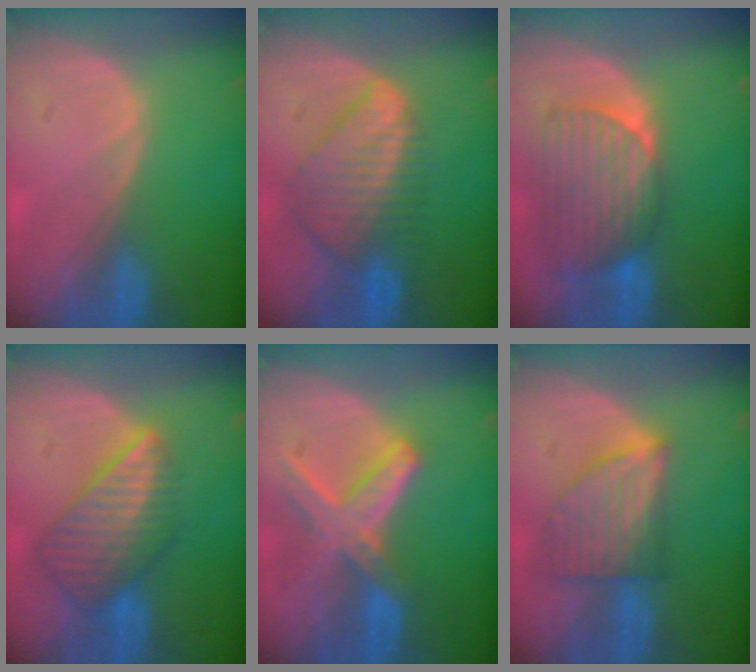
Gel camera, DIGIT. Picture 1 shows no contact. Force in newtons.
{"total": 8.9, "press": 7.7, "slide": 4.6}
{"total": 9.4, "press": 8.3, "slide": 4.2}
{"total": 8.6, "press": 7.5, "slide": 4.1}
{"total": 8.2, "press": 7.1, "slide": 4.0}
{"total": 7.5, "press": 6.9, "slide": 3.0}